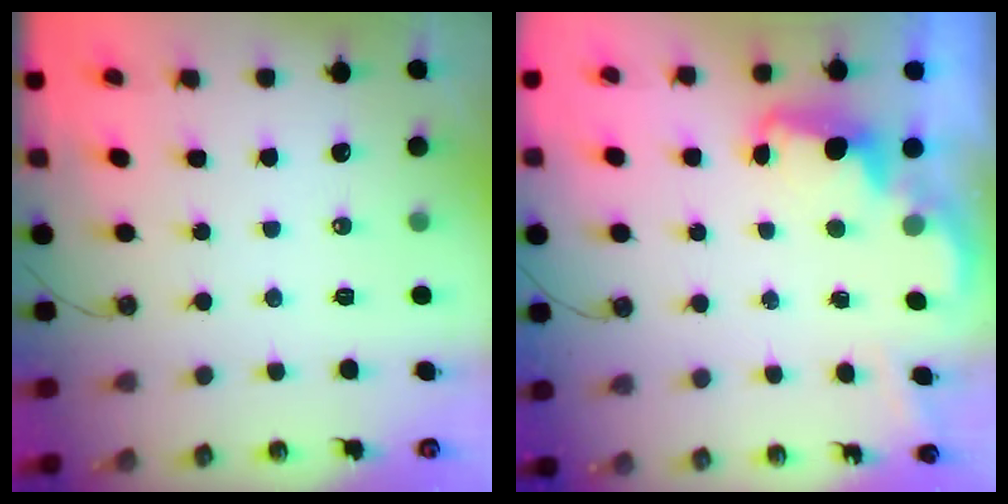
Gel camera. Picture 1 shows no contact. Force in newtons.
{"total": 2.4, "press": 2.3, "slide": 0.5}